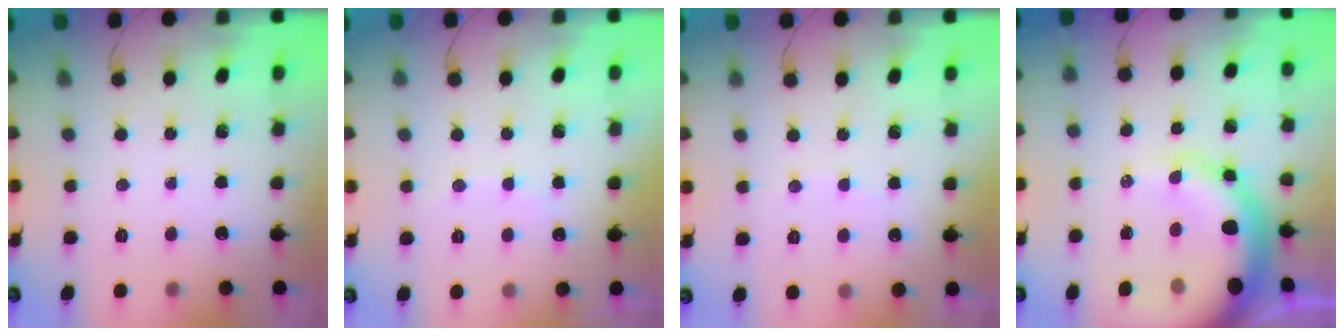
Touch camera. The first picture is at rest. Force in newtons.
{"total": 6.3, "press": 6.2, "slide": 1.0}
{"total": 4.7, "press": 4.7, "slide": 0.7}
{"total": 16.7, "press": 16.3, "slide": 3.4}